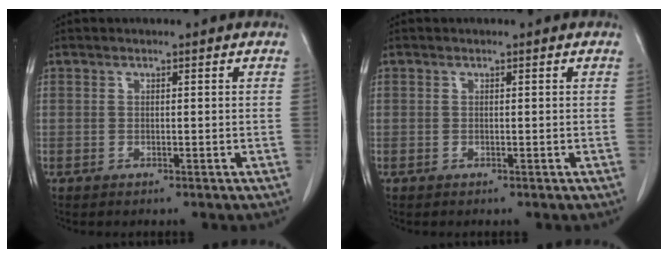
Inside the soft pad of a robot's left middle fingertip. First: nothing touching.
{"total": 0.0}